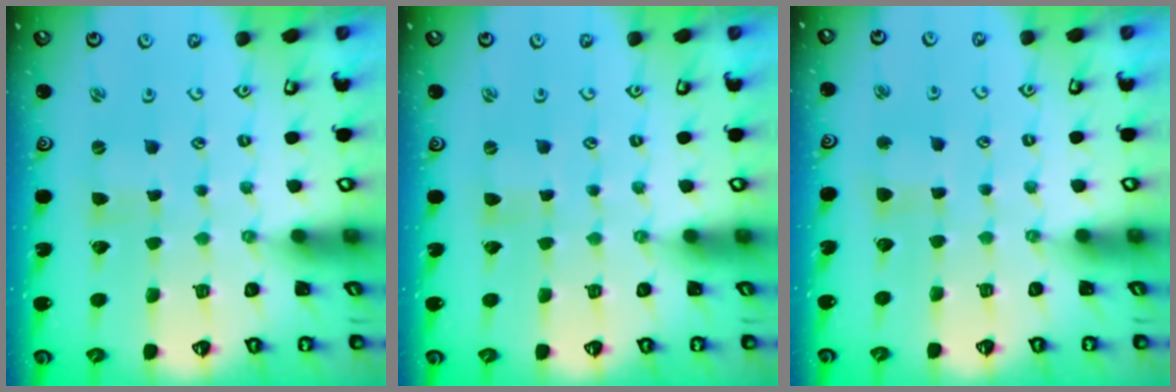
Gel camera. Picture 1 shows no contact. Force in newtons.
{"total": 0.0}
{"total": 2.8, "press": 2.7, "slide": 0.4}